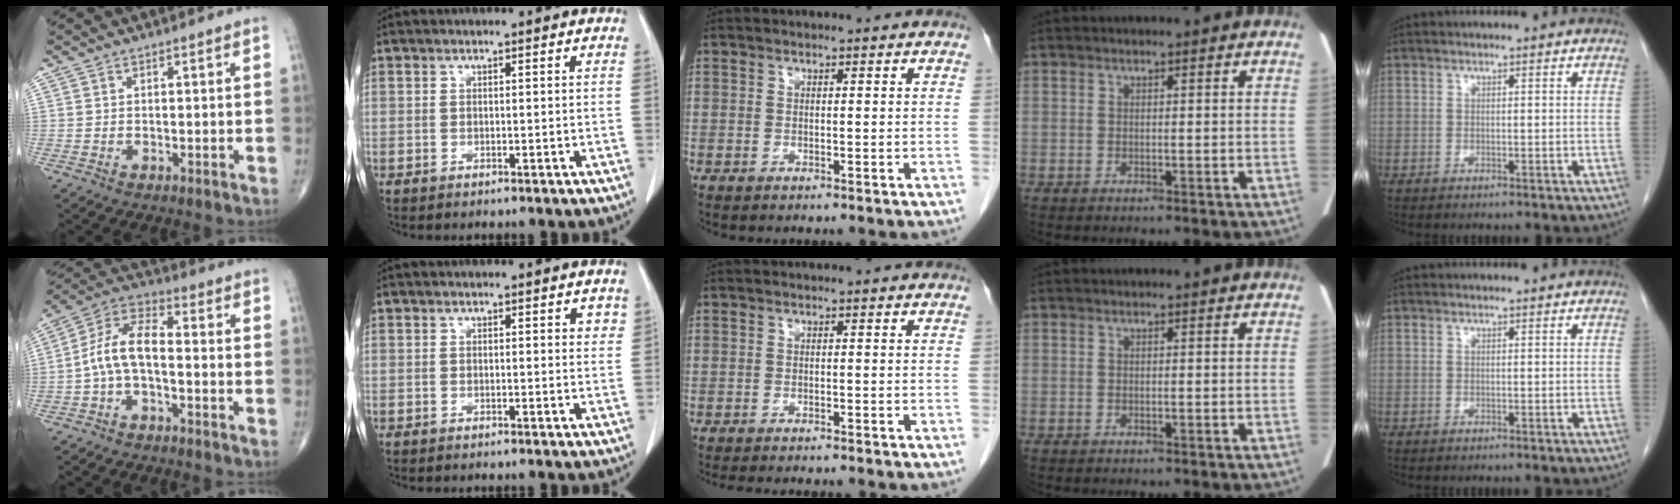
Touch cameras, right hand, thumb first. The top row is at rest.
{"thumb": {"total": 9.0, "force": [-1.7, 4.3, 7.7], "torque": [-0.151, 0.042, -0.044]}, "index": {"total": 1.7, "force": [0.9, 0.7, 1.2], "torque": [-0.008, -0.003, 0.008]}, "middle": {"total": 7.4, "force": [-6.5, 1.0, 3.4], "torque": [-0.035, -0.009, -0.087]}}